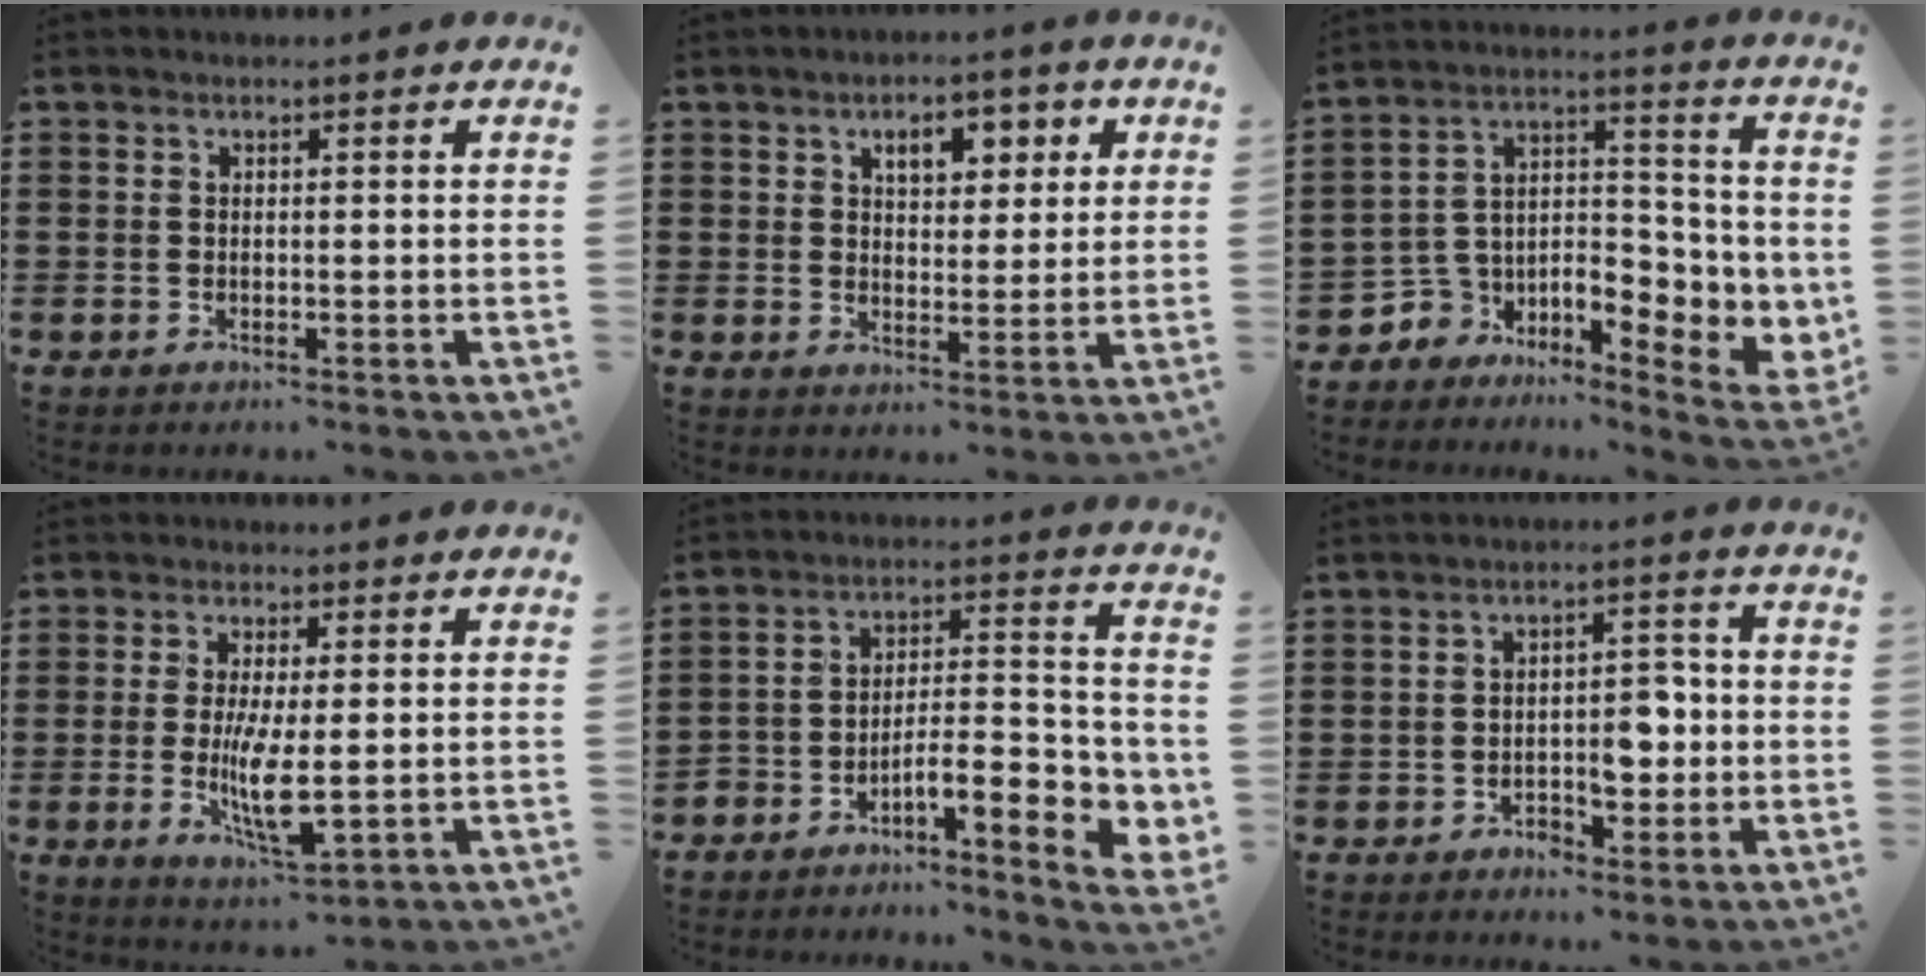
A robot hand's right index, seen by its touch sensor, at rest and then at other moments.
{"total": 5.1, "force": [2.4, 2.9, 3.5], "torque": [-0.049, 0.002, 0.031]}
{"total": 5.0, "force": [-1.9, 4.3, 1.6], "torque": [-0.050, -0.026, -0.031]}
{"total": 7.2, "force": [-1.1, 2.0, 6.9], "torque": [-0.144, -0.016, -0.022]}
{"total": 7.6, "force": [-4.6, 2.6, 5.4], "torque": [-0.083, -0.010, -0.086]}
{"total": 5.6, "force": [-1.5, 3.6, 4.1], "torque": [-0.058, 0.003, -0.031]}